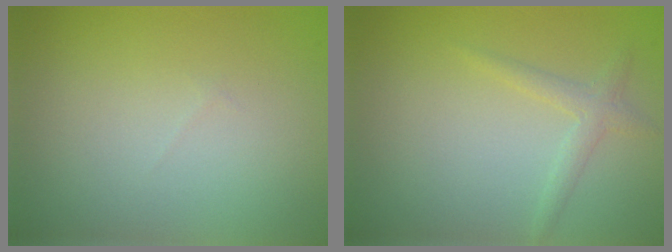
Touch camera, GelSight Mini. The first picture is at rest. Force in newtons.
{"total": 1.5, "press": 1.5, "slide": 0.0}